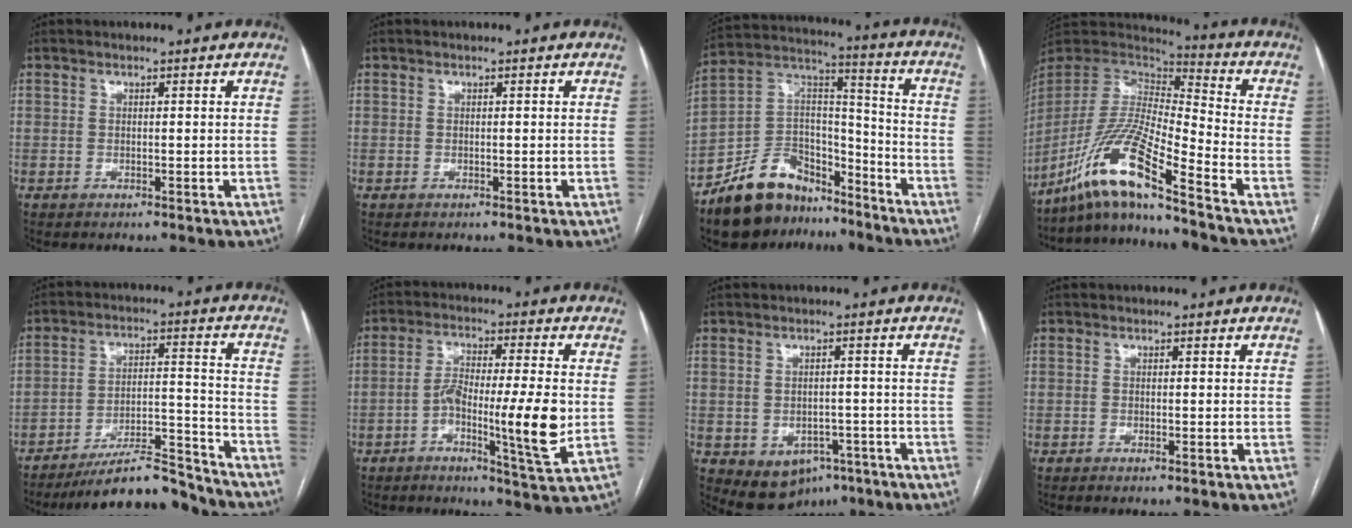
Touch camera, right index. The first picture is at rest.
{"total": 0.0}
{"total": 15.4, "force": [-11.7, 8.0, 5.9], "torque": [-0.110, 0.051, -0.205]}
{"total": 15.9, "force": [-11.9, -0.8, 10.5], "torque": [-0.211, -0.012, -0.228]}
{"total": 14.8, "force": [-13.6, 2.5, 5.3], "torque": [-0.080, 0.031, -0.219]}
{"total": 11.3, "force": [-2.2, 0.6, 11.1], "torque": [-0.193, -0.001, -0.041]}
{"total": 7.9, "force": [-4.1, 5.8, 3.3], "torque": [-0.045, 0.016, -0.046]}
{"total": 0.9, "force": [-0.7, 0.0, 0.7], "torque": [-0.016, -0.002, -0.010]}